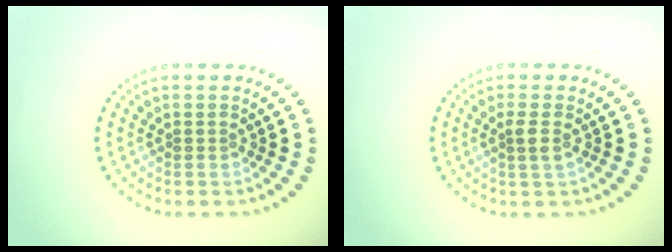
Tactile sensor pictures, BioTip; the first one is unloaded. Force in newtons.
{"total": 1.5, "press": 1.2, "slide": 0.9}